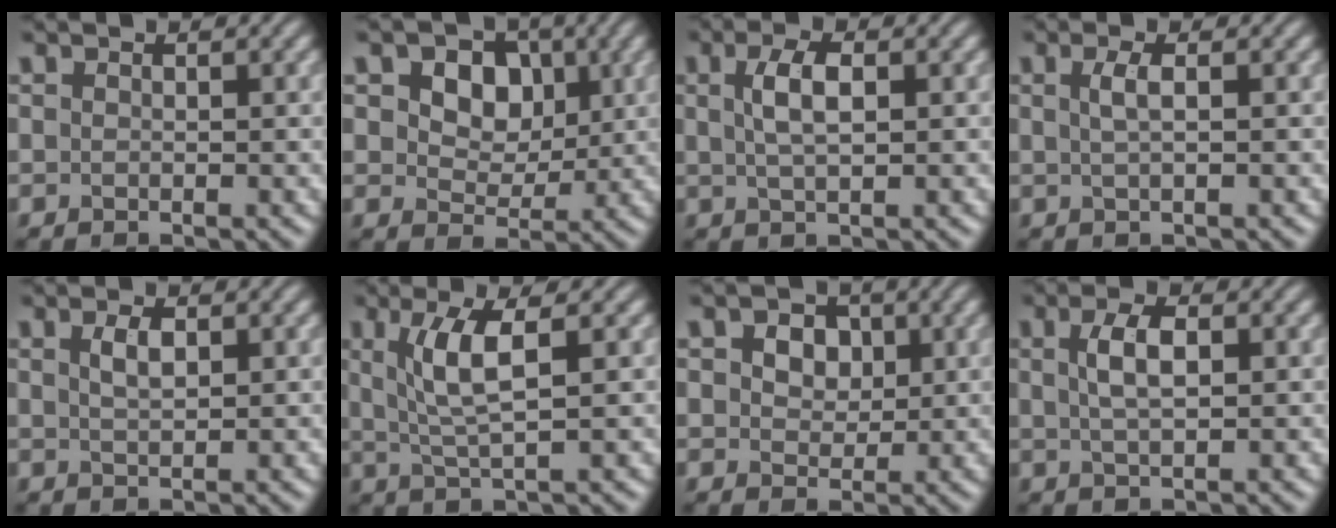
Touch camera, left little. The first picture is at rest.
{"total": 5.8, "force": [2.0, 4.1, 3.5], "torque": [-0.071, -0.002, 0.029]}
{"total": 3.1, "force": [0.8, 1.2, 2.8], "torque": [-0.058, 0.006, 0.015]}
{"total": 1.7, "force": [0.4, 0.5, 1.6], "torque": [-0.030, 0.004, 0.005]}
{"total": 1.9, "force": [0.7, 0.8, 1.6], "torque": [-0.034, 0.002, 0.016]}
{"total": 4.4, "force": [1.2, 1.0, 4.2], "torque": [-0.087, 0.002, 0.027]}
{"total": 4.8, "force": [1.9, 3.3, 2.9], "torque": [-0.052, 0.015, 0.013]}
{"total": 3.0, "force": [0.8, 1.1, 2.7], "torque": [-0.056, 0.005, 0.014]}